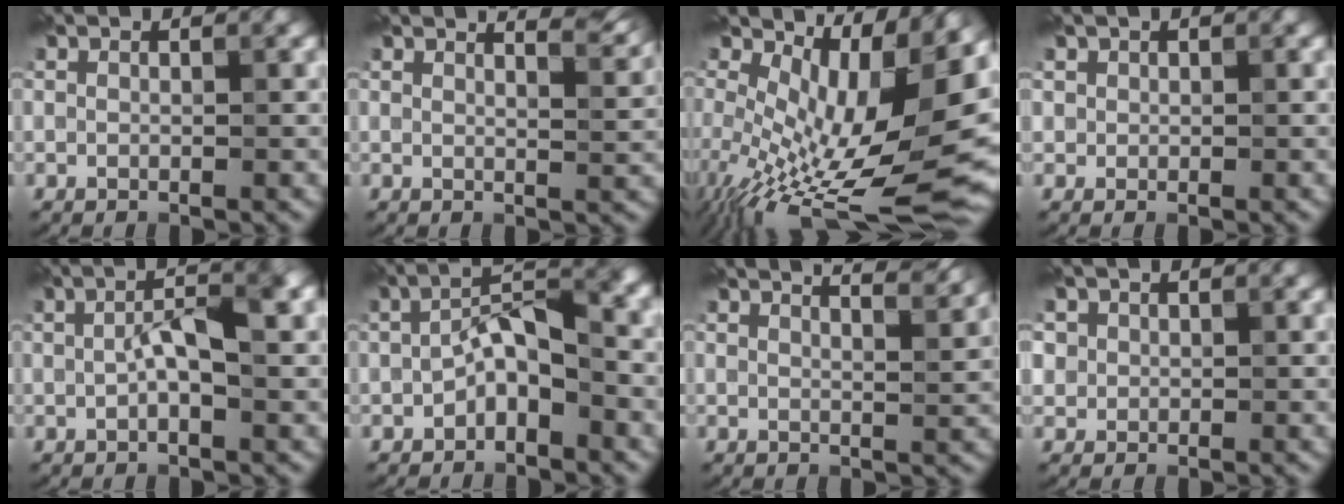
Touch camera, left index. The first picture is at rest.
{"total": 5.0, "force": [4.0, 1.4, 2.6], "torque": [-0.020, 0.024, 0.026]}
{"total": 14.6, "force": [-0.1, 6.1, 13.2], "torque": [-0.207, -0.015, 0.010]}
{"total": 1.0, "force": [0.5, 0.9, 0.1], "torque": [0.005, -0.003, 0.007]}
{"total": 4.9, "force": [0.4, 1.6, 4.6], "torque": [-0.083, 0.008, 0.005]}
{"total": 5.1, "force": [-1.4, 2.2, 4.3], "torque": [-0.073, 0.018, -0.032]}
{"total": 7.0, "force": [5.5, 2.2, 3.8], "torque": [-0.029, 0.037, 0.036]}
{"total": 1.6, "force": [0.7, 1.4, 0.2], "torque": [-0.005, -0.001, 0.025]}